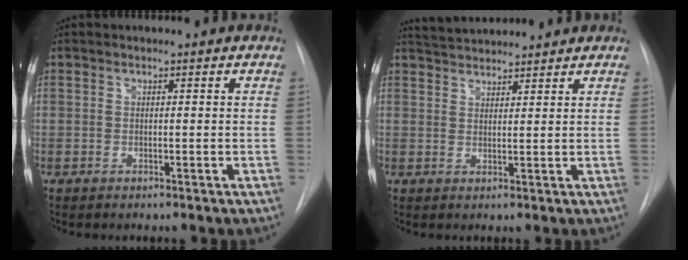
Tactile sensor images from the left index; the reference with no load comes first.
{"total": 5.9, "force": [5.7, 0.5, 1.2], "torque": [-0.029, 0.032, 0.096]}